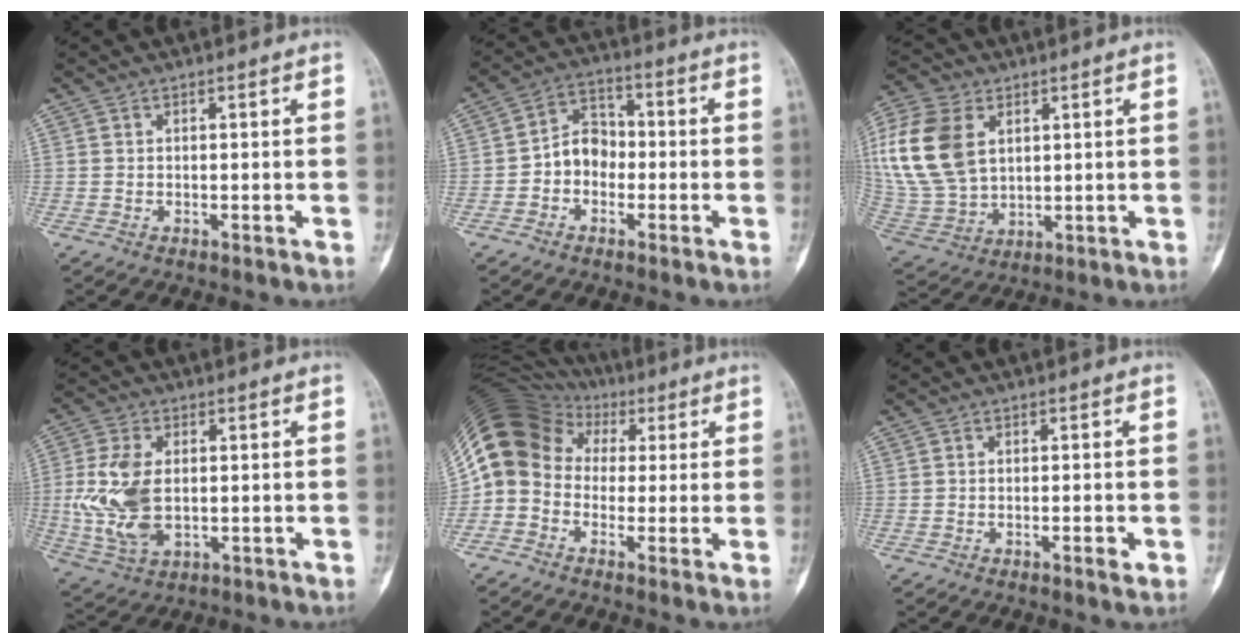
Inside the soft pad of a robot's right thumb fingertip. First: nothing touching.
{"total": 7.0, "force": [-1.5, 5.6, 3.8], "torque": [-0.038, 0.031, -0.042]}
{"total": 19.6, "force": [5.2, 13.5, 13.2], "torque": [-0.292, -0.012, 0.110]}
{"total": 12.2, "force": [0.1, 7.4, 9.7], "torque": [-0.207, -0.004, 0.014]}
{"total": 14.1, "force": [1.4, 12.1, 7.0], "torque": [-0.127, 0.061, 0.018]}
{"total": 2.0, "force": [-0.8, 0.5, 1.7], "torque": [-0.030, 0.000, -0.011]}